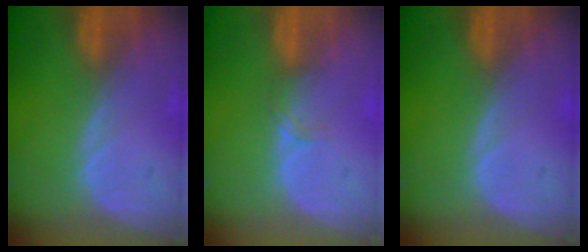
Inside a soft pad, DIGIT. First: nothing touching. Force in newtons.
{"total": 1.3, "press": 1.2, "slide": 0.2}
{"total": 0.0}